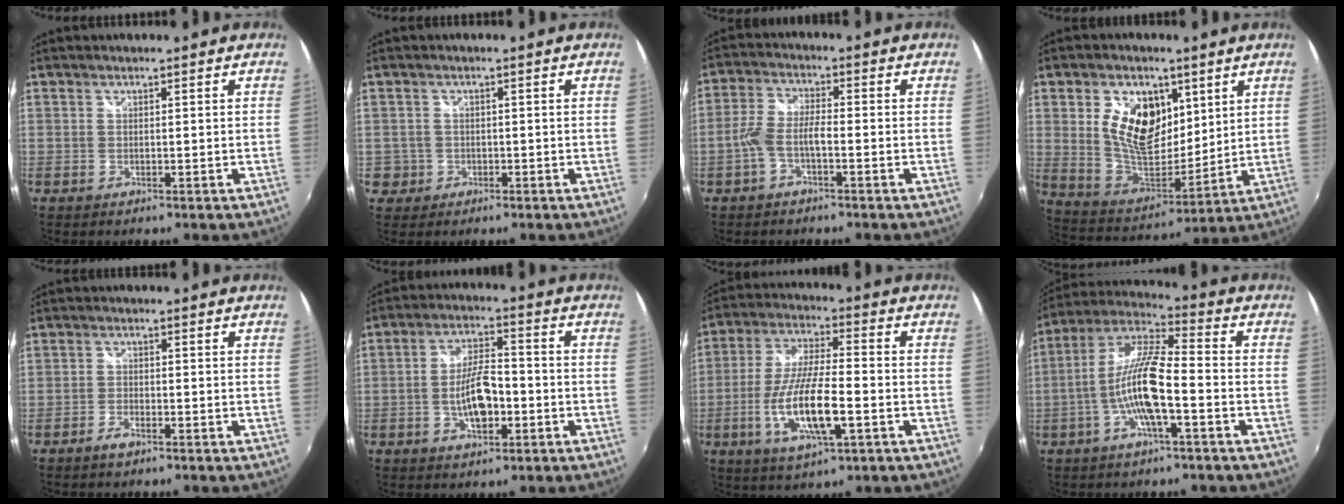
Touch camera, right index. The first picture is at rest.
{"total": 3.3, "force": [-0.7, 3.2, 0.2], "torque": [-0.005, 0.013, -0.007]}
{"total": 4.9, "force": [-2.2, 1.4, 4.1], "torque": [-0.097, 0.009, -0.043]}
{"total": 14.2, "force": [4.8, 8.5, 10.4], "torque": [-0.196, -0.001, 0.096]}
{"total": 2.4, "force": [-1.8, 0.8, 1.3], "torque": [-0.037, 0.001, -0.037]}
{"total": 8.9, "force": [-2.6, 3.6, 7.7], "torque": [-0.146, 0.007, -0.039]}
{"total": 14.5, "force": [-4.5, 3.6, 13.2], "torque": [-0.272, -0.014, -0.082]}
{"total": 12.7, "force": [-3.8, 2.2, 11.9], "torque": [-0.231, 0.003, -0.070]}